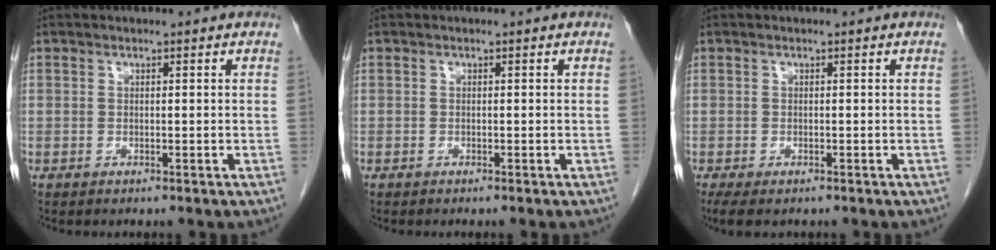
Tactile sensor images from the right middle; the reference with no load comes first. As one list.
[{"total": 0.0}, {"total": 3.7, "force": [-2.7, 1.4, 2.0], "torque": [-0.039, -0.013, -0.042]}]